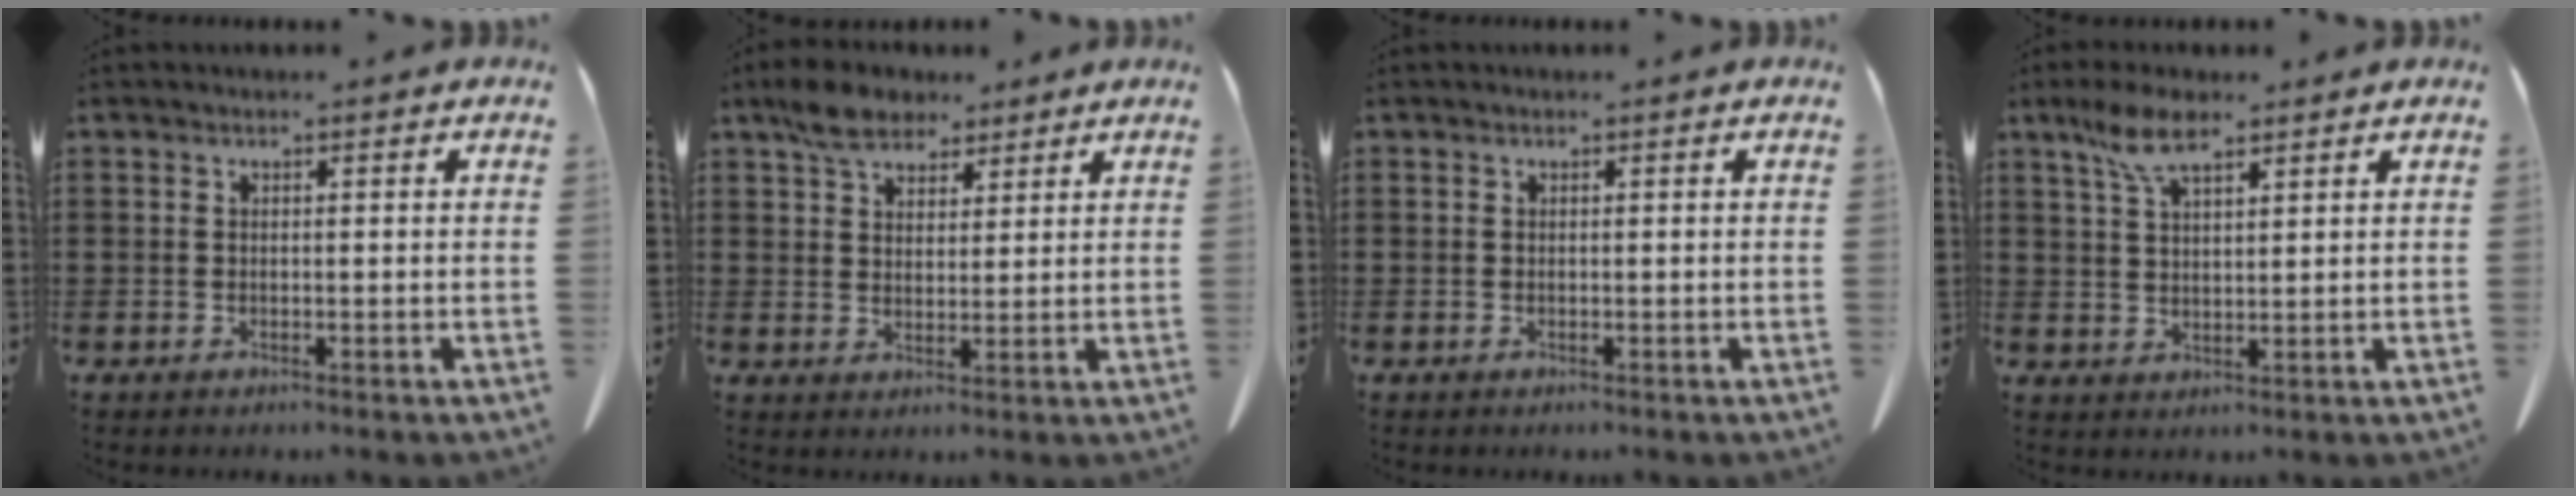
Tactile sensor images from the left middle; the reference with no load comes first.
{"total": 5.6, "force": [4.3, 3.0, 2.0], "torque": [-0.047, 0.003, 0.082]}
{"total": 0.0}
{"total": 6.1, "force": [3.8, 2.0, 4.3], "torque": [-0.094, 0.002, 0.069]}